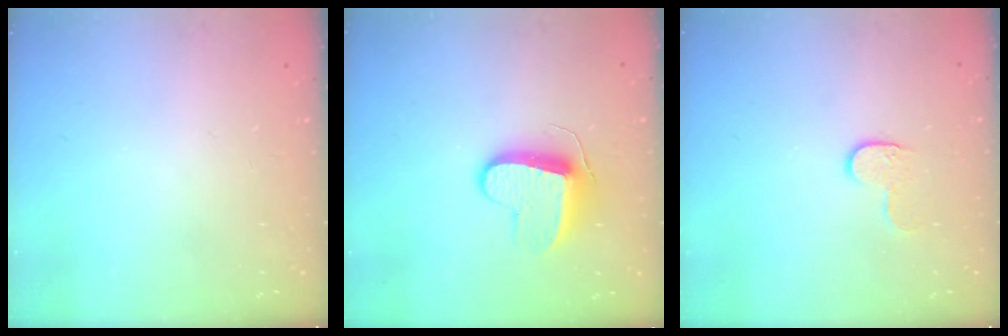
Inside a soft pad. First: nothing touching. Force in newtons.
{"total": 10.2, "press": 10.2, "slide": 0.3}
{"total": 5.6, "press": 5.6, "slide": 0.5}